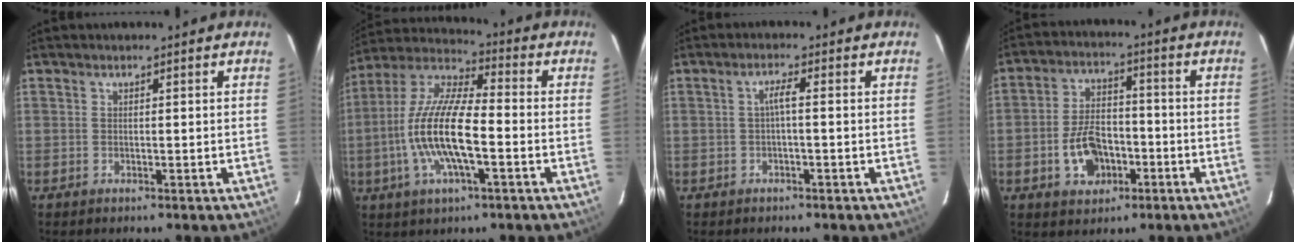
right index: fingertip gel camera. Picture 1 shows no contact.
{"total": 15.9, "force": [-3.7, 4.6, 14.8], "torque": [-0.295, -0.003, -0.078]}
{"total": 1.9, "force": [-0.5, 0.0, 1.8], "torque": [-0.037, 0.005, -0.008]}
{"total": 9.7, "force": [-3.6, 6.3, 6.4], "torque": [-0.132, 0.015, -0.051]}